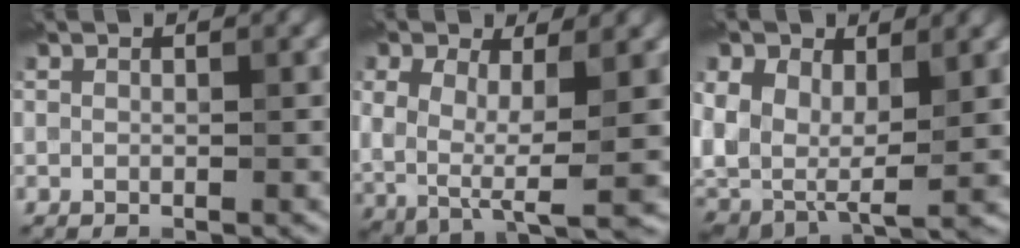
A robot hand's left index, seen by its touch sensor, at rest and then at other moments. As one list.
[{"total": 6.6, "force": [0.1, 3.5, 5.6], "torque": [-0.121, -0.022, 0.012]}, {"total": 9.9, "force": [1.7, 6.7, 7.1], "torque": [-0.166, -0.002, 0.036]}]